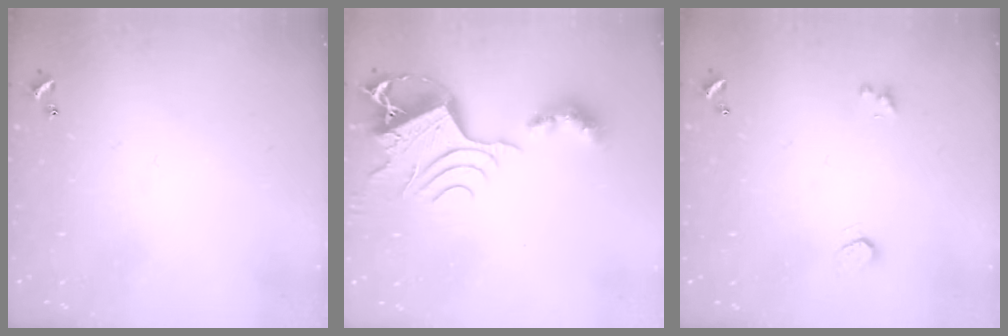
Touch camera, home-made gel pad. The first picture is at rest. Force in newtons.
{"total": 10.3, "press": 10.2, "slide": 1.3}
{"total": 0.9, "press": 0.8, "slide": 0.4}